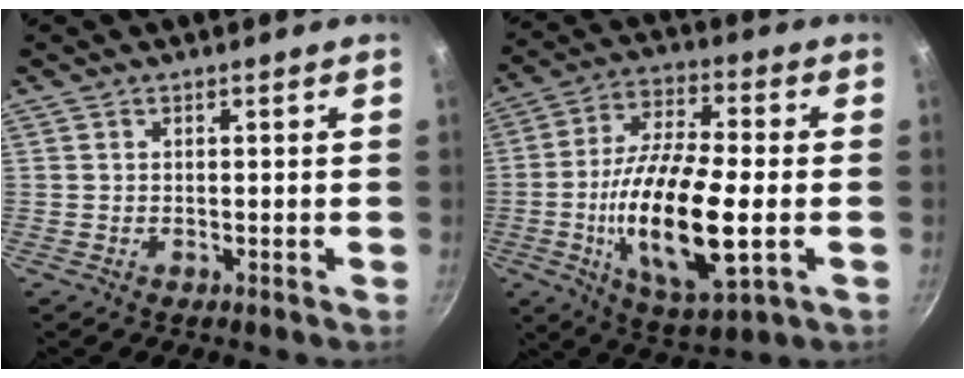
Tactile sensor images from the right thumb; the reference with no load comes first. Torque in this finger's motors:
{"motor_torque": [-0.13, 1.27, 1.17, -0.23, 0.57]}